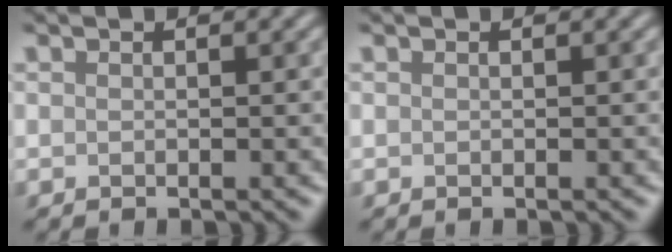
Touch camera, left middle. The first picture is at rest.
{"total": 0.0}